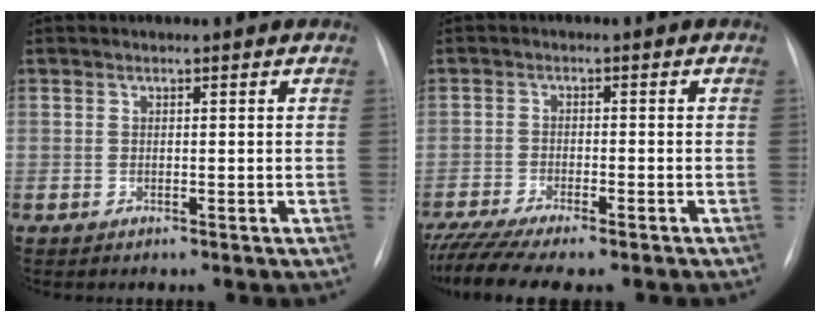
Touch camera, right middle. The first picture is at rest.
{"total": 11.1, "force": [-9.3, 1.8, 5.9], "torque": [-0.094, -0.009, -0.142]}